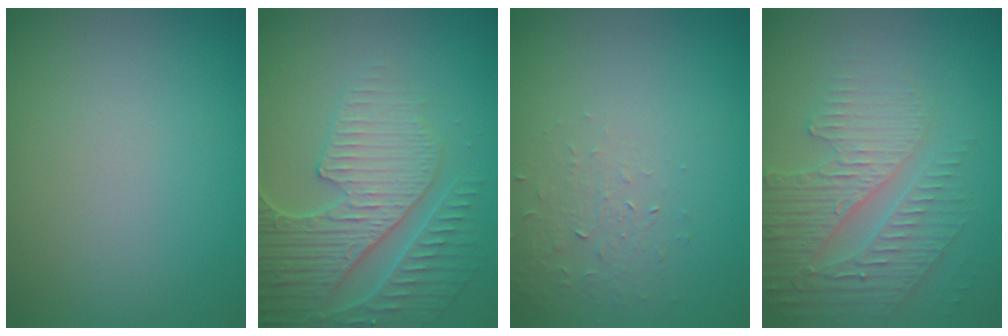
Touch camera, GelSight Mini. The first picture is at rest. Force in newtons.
{"total": 5.3, "press": 4.8, "slide": 2.3}
{"total": 1.3, "press": 0.6, "slide": 1.2}
{"total": 3.8, "press": 3.6, "slide": 1.2}